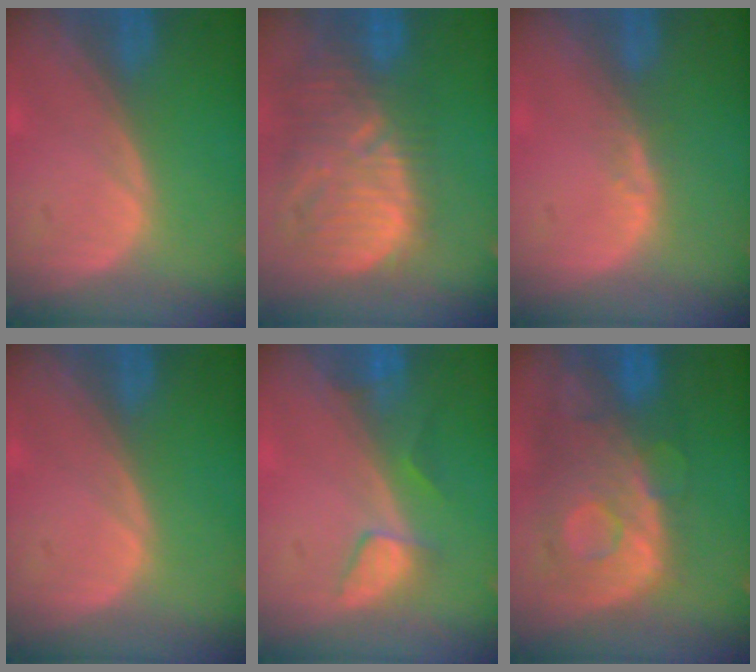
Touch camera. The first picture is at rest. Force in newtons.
{"total": 12.8, "press": 11.3, "slide": 6.0}
{"total": 1.9, "press": 1.4, "slide": 1.3}
{"total": 0.0}
{"total": 3.4, "press": 3.4, "slide": 0.3}
{"total": 11.3, "press": 9.8, "slide": 5.7}